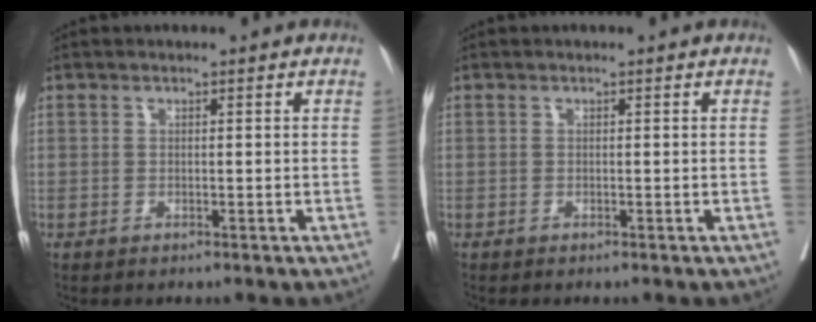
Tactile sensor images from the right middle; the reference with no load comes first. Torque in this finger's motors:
{"motor_torque": [0.40, -0.52, 0.00, 0.01]}